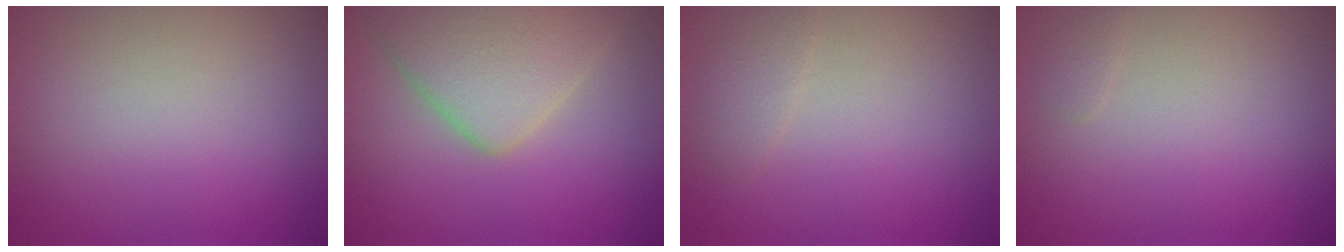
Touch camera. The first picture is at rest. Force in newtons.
{"total": 5.9, "press": 5.8, "slide": 0.3}
{"total": 1.3, "press": 1.3, "slide": 0.1}
{"total": 0.6, "press": 0.6, "slide": 0.0}